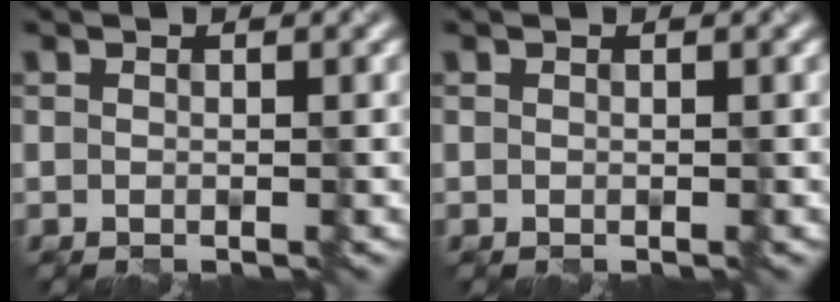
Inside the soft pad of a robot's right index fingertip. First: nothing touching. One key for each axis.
{"total": 0.0}